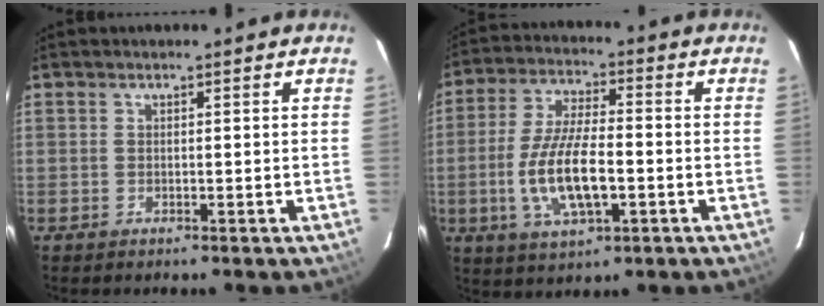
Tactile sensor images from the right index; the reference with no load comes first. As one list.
[{"total": 12.7, "force": [-3.1, 4.3, 11.6], "torque": [-0.236, -0.007, -0.054]}]